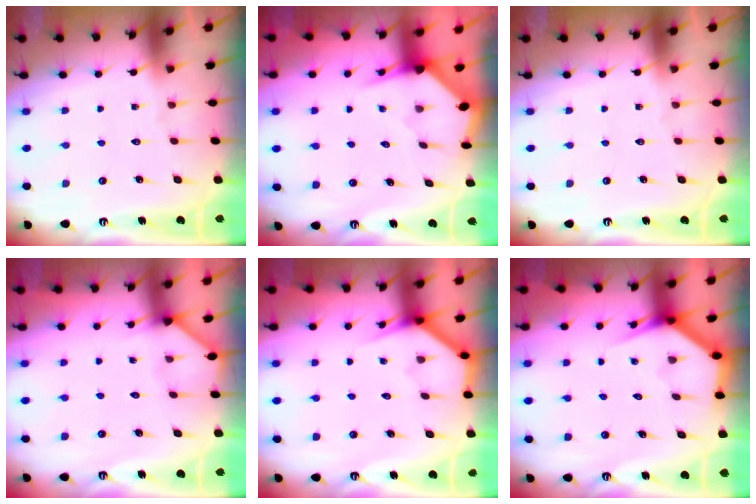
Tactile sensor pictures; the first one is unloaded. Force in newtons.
{"total": 3.4, "press": 3.4, "slide": 0.3}
{"total": 0.0}
{"total": 2.0, "press": 2.0, "slide": 0.2}
{"total": 3.9, "press": 3.9, "slide": 0.3}
{"total": 3.4, "press": 3.4, "slide": 0.2}